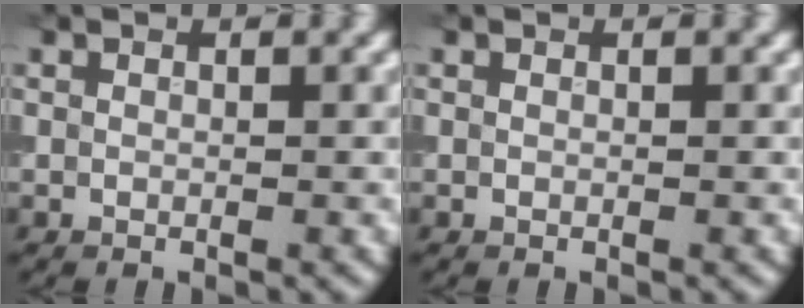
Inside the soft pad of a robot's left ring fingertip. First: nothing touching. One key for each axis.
{"total": 0.0}